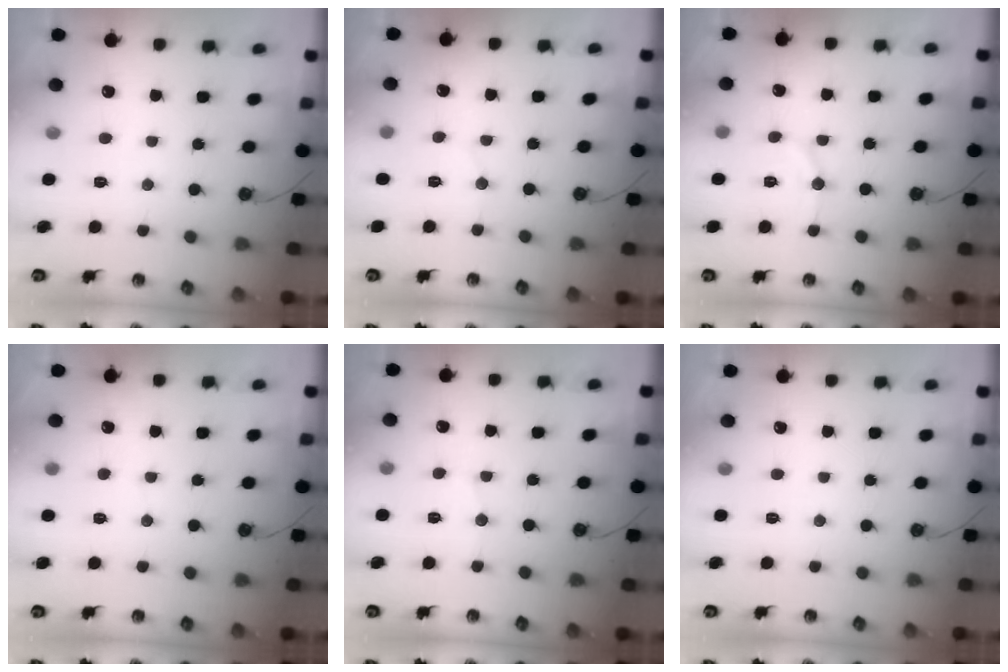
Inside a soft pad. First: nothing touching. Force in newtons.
{"total": 3.3, "press": 3.2, "slide": 0.7}
{"total": 7.6, "press": 7.4, "slide": 1.6}
{"total": 2.0, "press": 2.0, "slide": 0.2}
{"total": 4.1, "press": 4.0, "slide": 0.4}
{"total": 0.0}